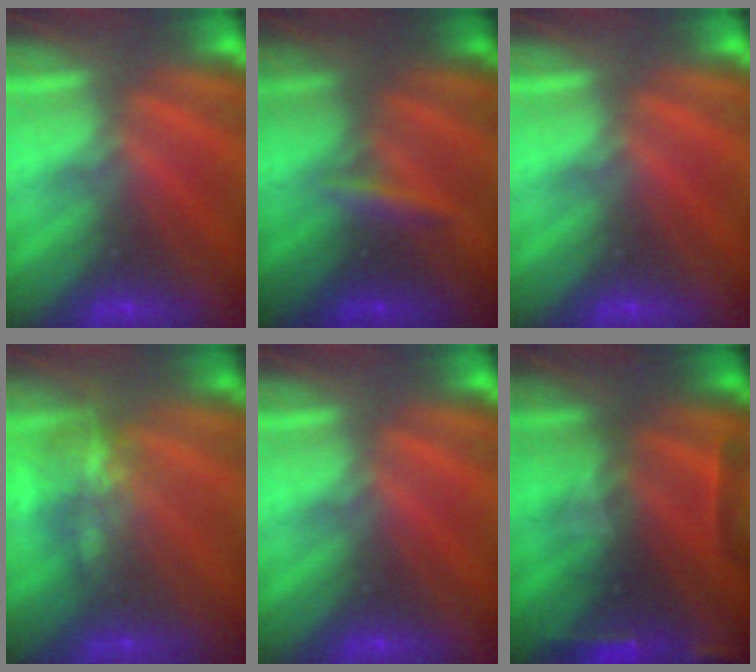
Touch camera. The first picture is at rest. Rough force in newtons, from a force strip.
{"total": 2.4}
{"total": 0.0}
{"total": 7.0}
{"total": 0.0}
{"total": 7.5}